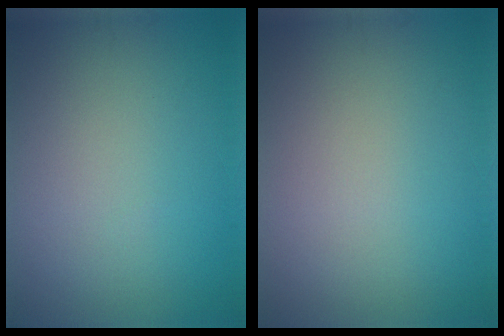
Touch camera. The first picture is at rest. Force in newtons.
{"total": 0.0}